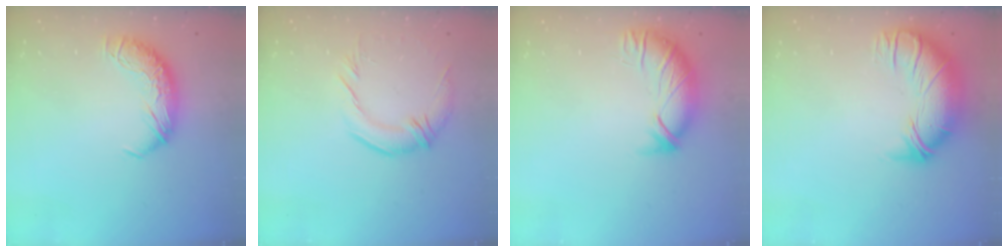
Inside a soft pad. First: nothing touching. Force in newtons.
{"total": 2.7, "press": 1.0, "slide": 2.5}
{"total": 3.5, "press": 2.4, "slide": 2.5}
{"total": 2.6, "press": 0.3, "slide": 2.6}